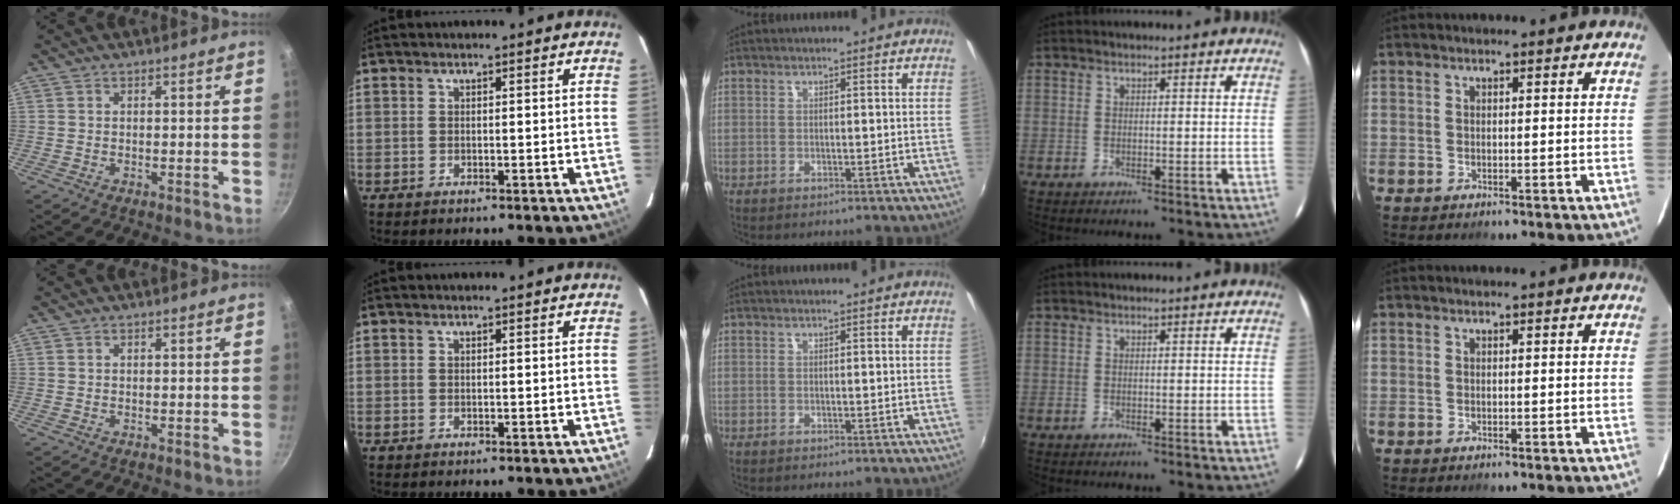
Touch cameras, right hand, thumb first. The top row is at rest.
{}